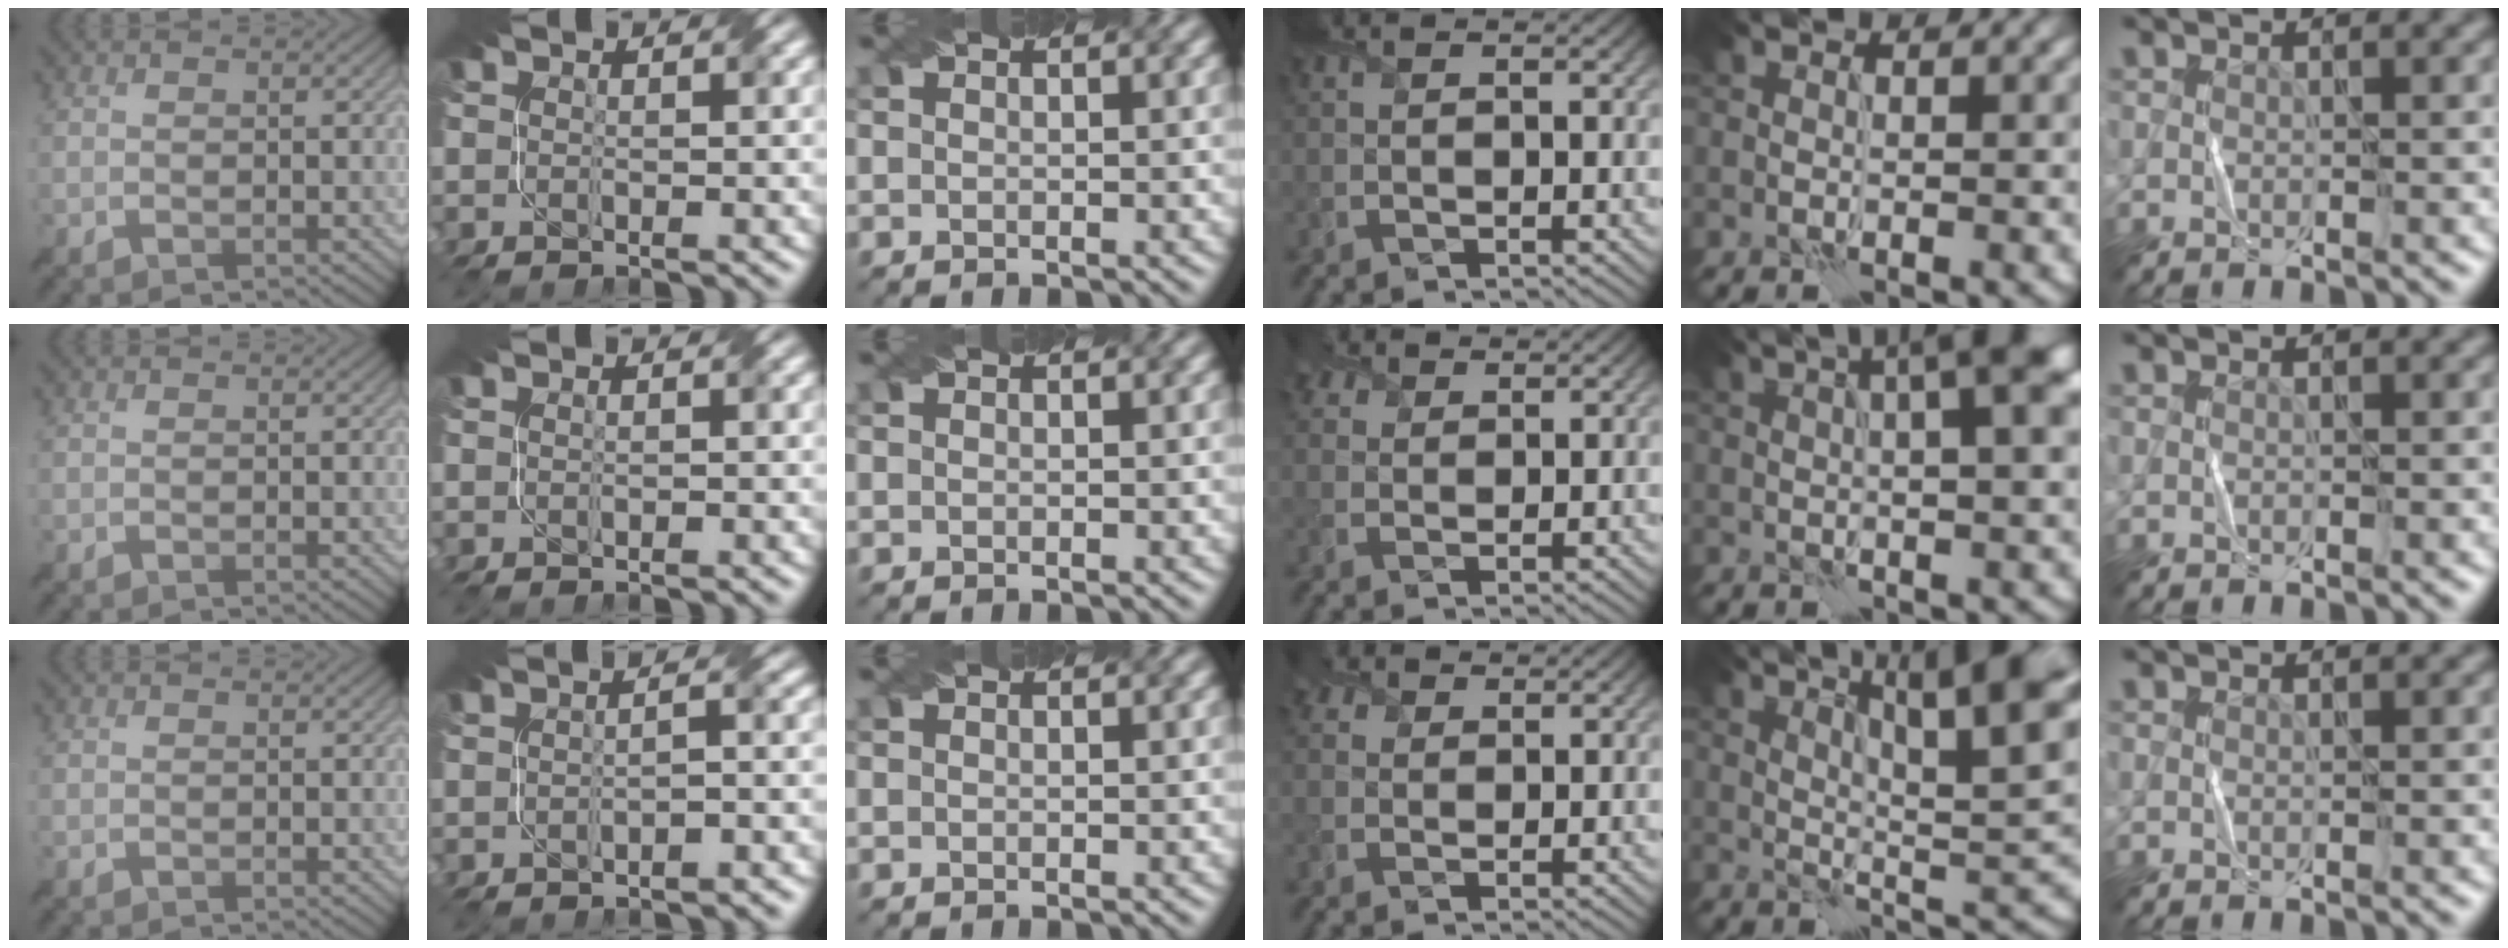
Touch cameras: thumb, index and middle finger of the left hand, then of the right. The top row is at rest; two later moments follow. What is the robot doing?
{"motion": "fold", "object": "bubble wrap"}